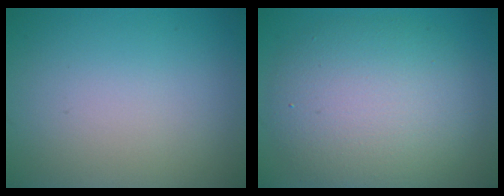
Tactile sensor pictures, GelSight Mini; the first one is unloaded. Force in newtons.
{"total": 7.8, "press": 7.8, "slide": 0.6}